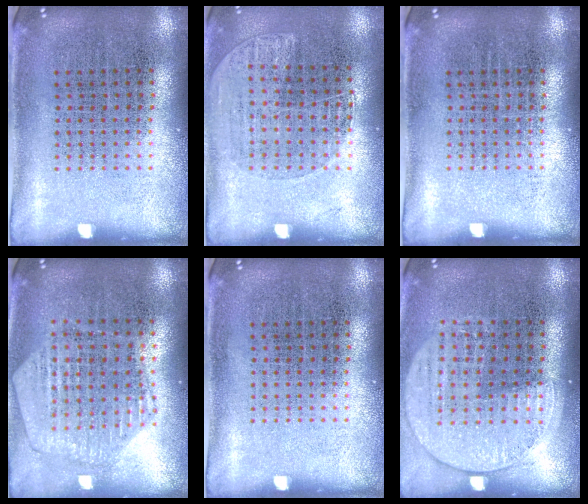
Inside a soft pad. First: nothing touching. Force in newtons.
{"total": 1.1, "press": 1.1, "slide": 0.4}
{"total": 0.0}
{"total": 1.2, "press": 1.2, "slide": 0.1}
{"total": 0.0}
{"total": 1.5, "press": 1.4, "slide": 0.6}